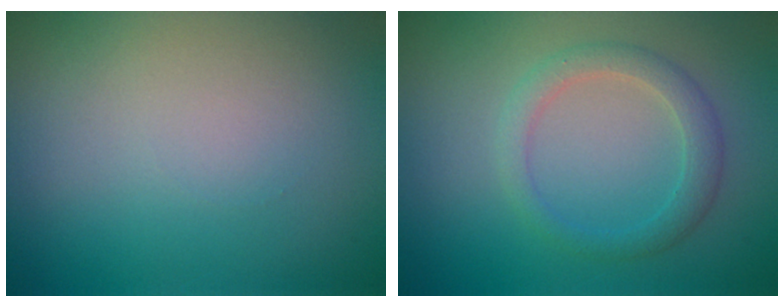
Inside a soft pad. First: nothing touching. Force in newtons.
{"total": 2.5, "press": 2.5, "slide": 0.1}